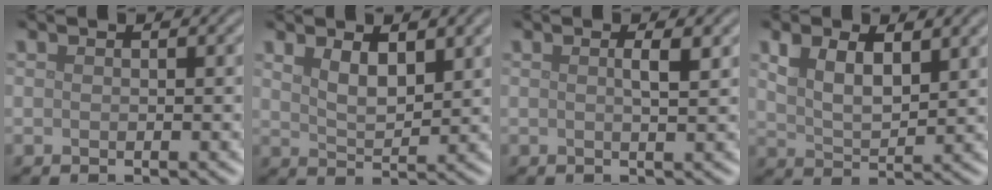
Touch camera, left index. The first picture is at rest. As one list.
[{"total": 3.4, "force": [1.9, 1.3, 2.5], "torque": [-0.049, -0.004, 0.039]}, {"total": 1.8, "force": [0.5, 0.3, 1.7], "torque": [-0.025, 0.003, 0.003]}, {"total": 4.2, "force": [2.2, 1.9, 3.0], "torque": [-0.065, -0.003, 0.045]}]